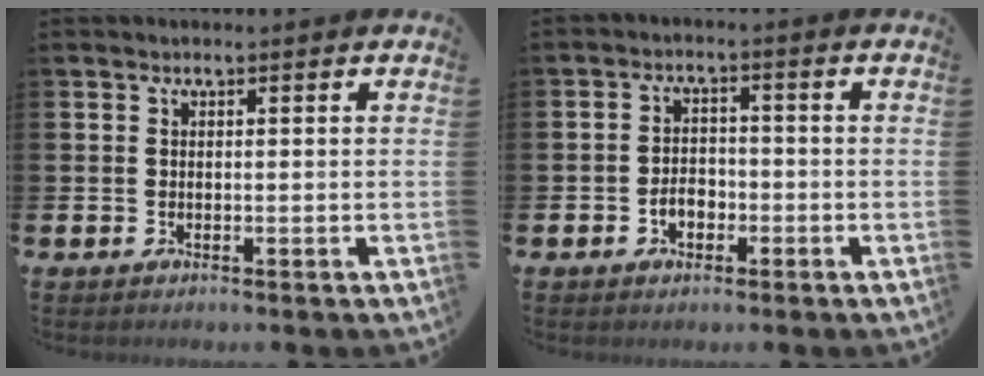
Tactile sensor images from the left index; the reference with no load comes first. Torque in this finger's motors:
{"motor_torque": [0.20, 0.07, 0.08, 0.04]}